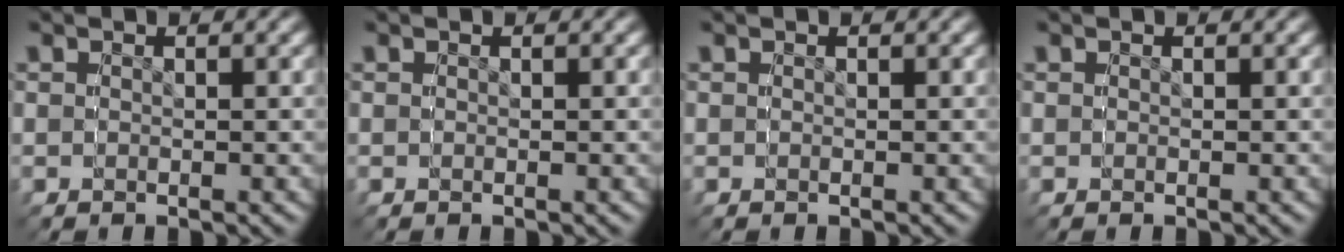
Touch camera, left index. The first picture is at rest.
{"total": 0.0}
{"total": 0.0}
{"total": 0.0}